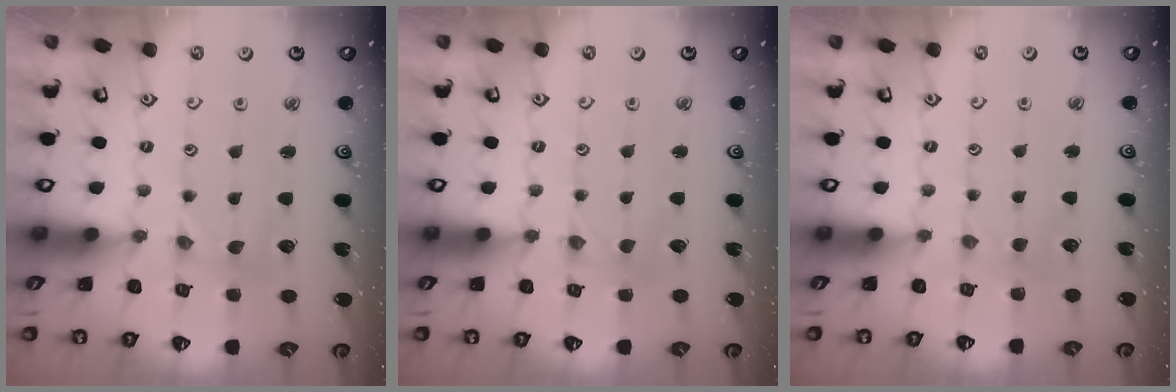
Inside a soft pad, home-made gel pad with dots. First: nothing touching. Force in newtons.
{"total": 0.0}
{"total": 1.5, "press": 1.5, "slide": 0.3}